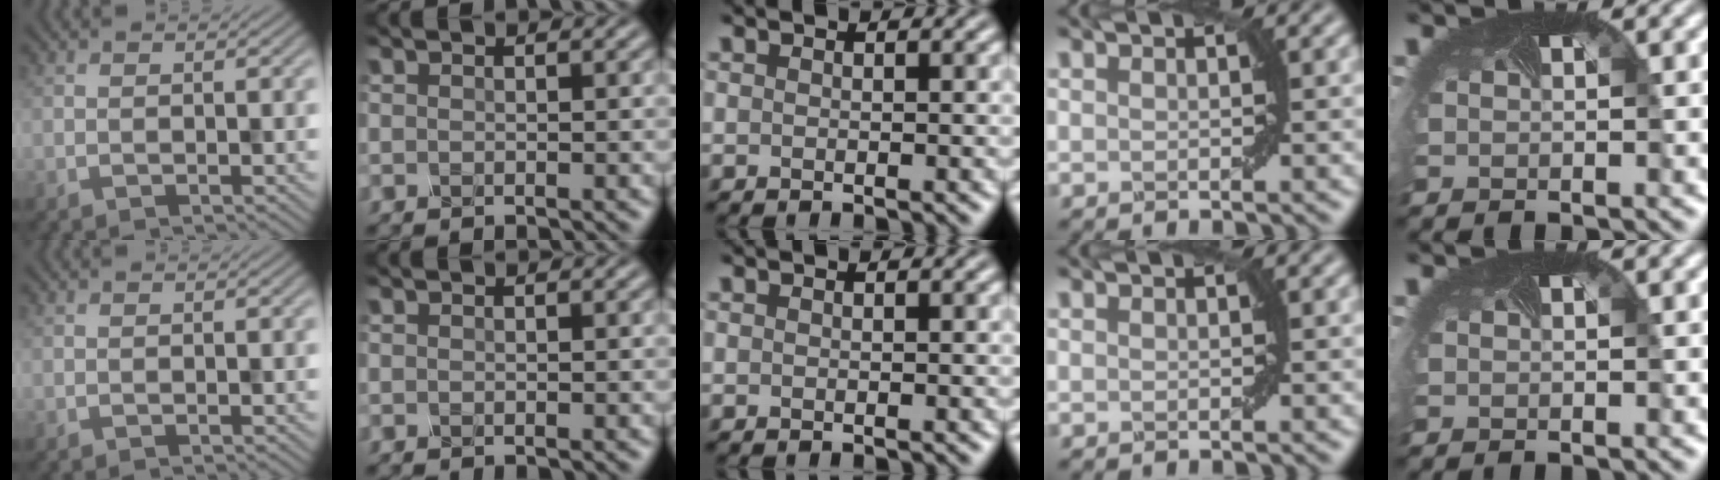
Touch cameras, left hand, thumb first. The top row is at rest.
{}